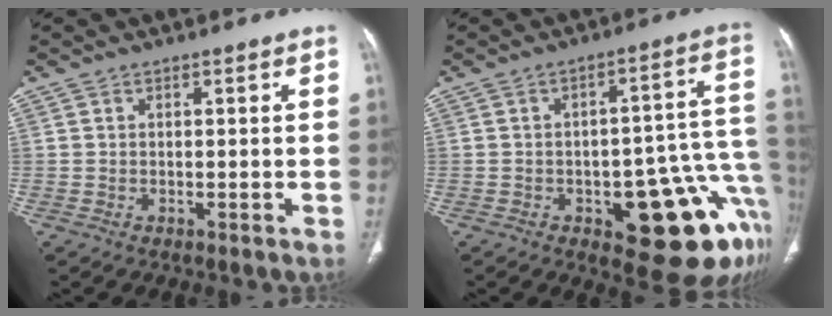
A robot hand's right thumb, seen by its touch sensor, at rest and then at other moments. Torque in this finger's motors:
{"motor_torque": [2.87, 2.14, 1.23, -1.34, 0.05]}